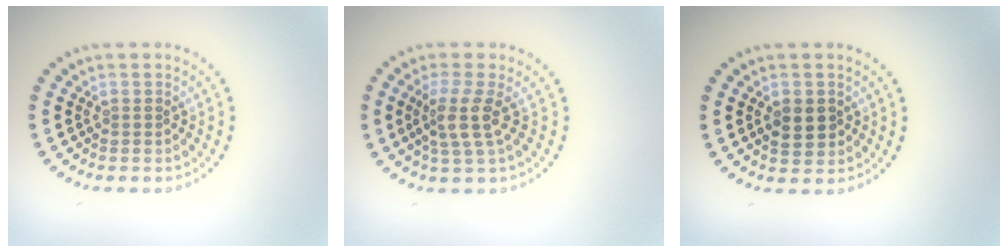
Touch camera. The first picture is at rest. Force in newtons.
{"total": 2.9, "press": 2.2, "slide": 1.9}
{"total": 2.5, "press": 2.5, "slide": 0.1}